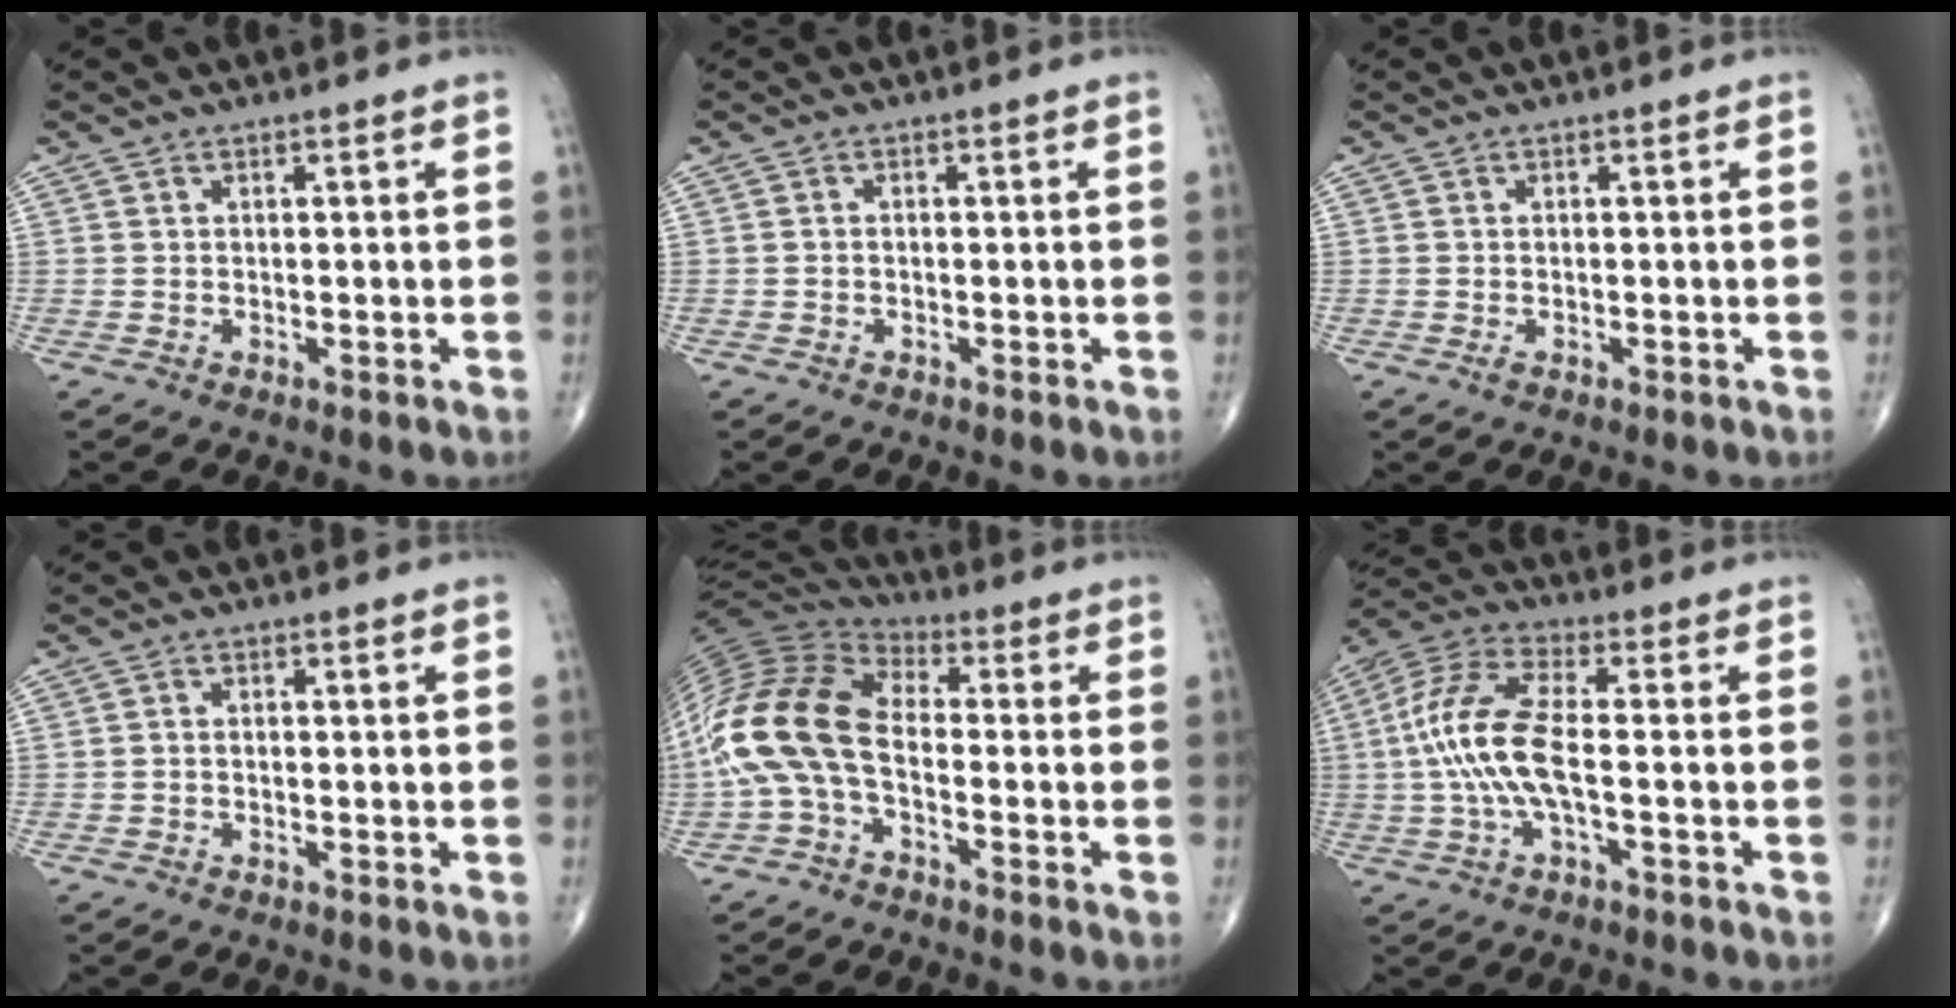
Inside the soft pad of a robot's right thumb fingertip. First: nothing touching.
{"total": 0.6, "force": [-0.2, 0.5, 0.3], "torque": [-0.005, 0.001, -0.007]}
{"total": 0.8, "force": [-0.3, 0.4, 0.6], "torque": [-0.015, -0.002, -0.005]}
{"total": 0.9, "force": [-0.4, 0.6, 0.4], "torque": [-0.005, 0.002, -0.009]}
{"total": 16.2, "force": [-2.7, 9.1, 13.1], "torque": [-0.275, 0.052, -0.065]}
{"total": 13.2, "force": [-1.3, 4.6, 12.3], "torque": [-0.281, 0.034, -0.027]}